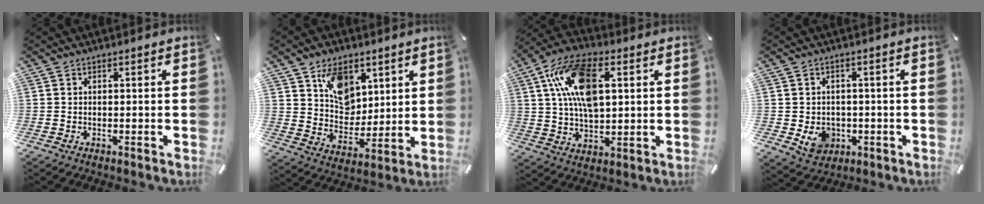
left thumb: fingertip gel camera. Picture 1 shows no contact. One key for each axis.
{"total": 11.2, "fx": 6.2, "fy": 8.5, "fz": 4.1, "tx": -0.066, "ty": -0.028, "tz": 0.119}
{"total": 15.8, "fx": 4.8, "fy": 9.0, "fz": 12.0, "tx": -0.234, "ty": 0.006, "tz": 0.083}
{"total": 6.1, "fx": -1.1, "fy": 5.3, "fz": 2.7, "tx": -0.037, "ty": 0.002, "tz": -0.019}